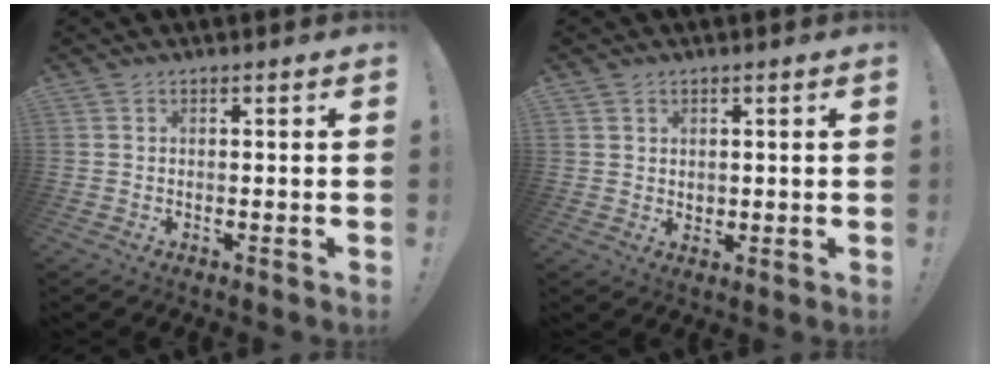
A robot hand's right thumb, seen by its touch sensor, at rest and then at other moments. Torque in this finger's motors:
{"motor_torque": [2.16, 2.85, 1.76, 0.70, 0.72]}